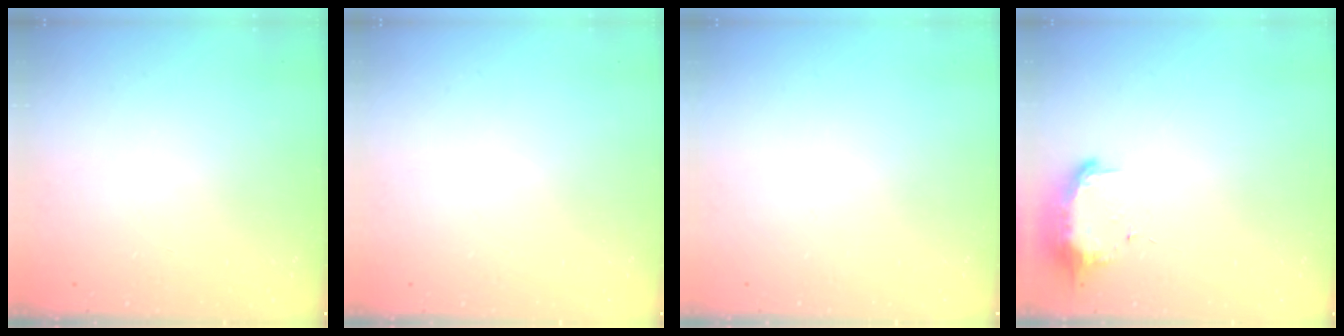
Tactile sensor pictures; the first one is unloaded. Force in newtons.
{"total": 0.0}
{"total": 0.0}
{"total": 8.8, "press": 8.6, "slide": 1.5}